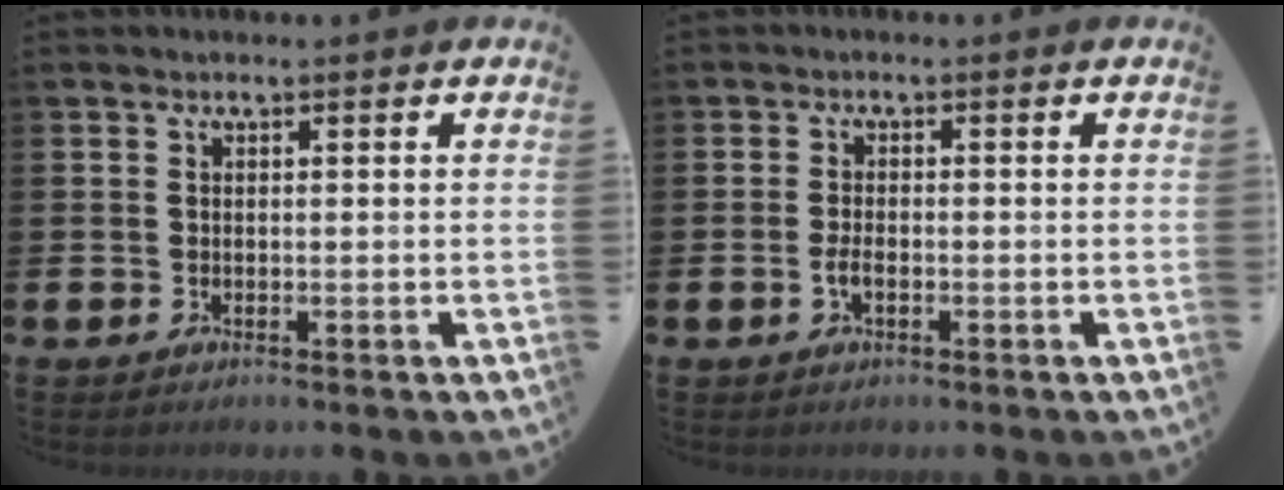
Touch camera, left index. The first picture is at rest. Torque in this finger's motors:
{"motor_torque": [0.48, 0.28, 0.06, 0.05]}